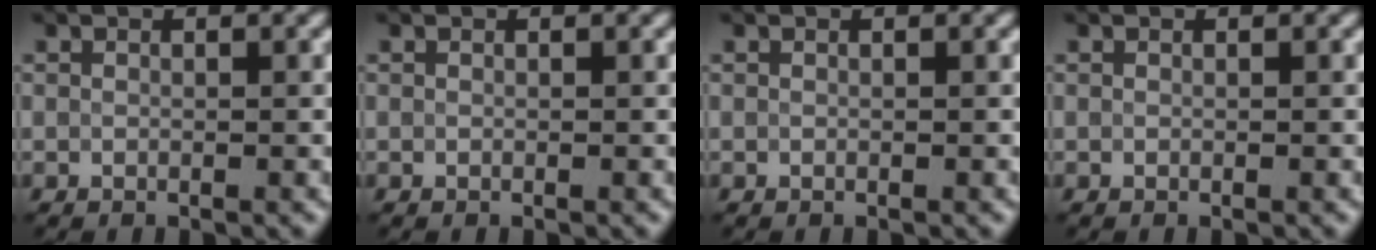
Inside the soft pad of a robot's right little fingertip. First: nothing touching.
{"total": 0.0}
{"total": 0.0}
{"total": 0.0}